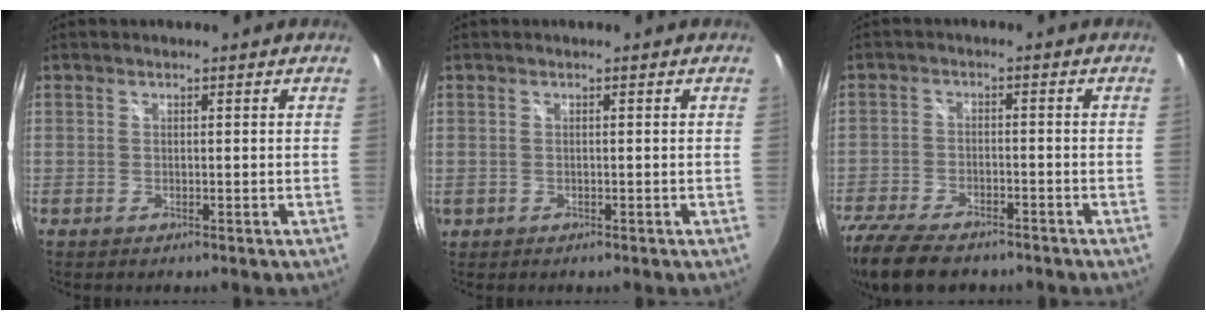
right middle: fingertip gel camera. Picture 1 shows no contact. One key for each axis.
{"total": 1.1, "fx": -0.2, "fy": 1.0, "fz": 0.4, "tx": -0.007, "ty": -0.001, "tz": -0.003}
{"total": 14.9, "fx": -11.6, "fy": 5.8, "fz": 7.3, "tx": -0.187, "ty": -0.037, "tz": -0.200}